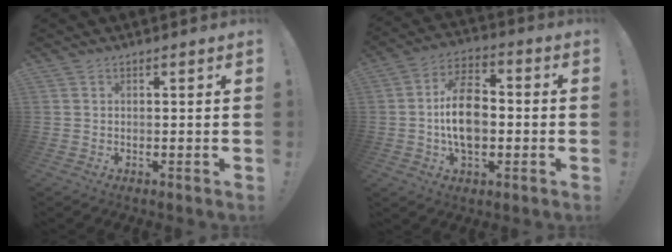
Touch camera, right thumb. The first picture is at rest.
{"total": 13.6, "force": [-1.8, 8.8, 10.1], "torque": [-0.178, 0.013, -0.032]}